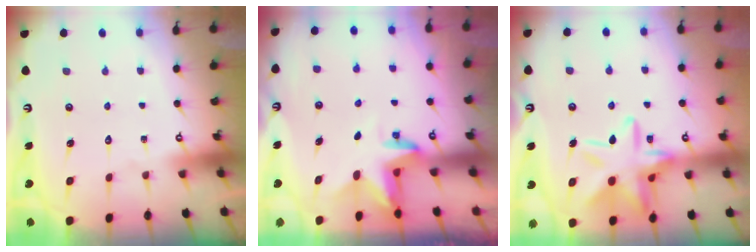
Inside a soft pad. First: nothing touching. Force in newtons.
{"total": 3.2, "press": 3.2, "slide": 0.1}
{"total": 16.9, "press": 16.8, "slide": 1.2}